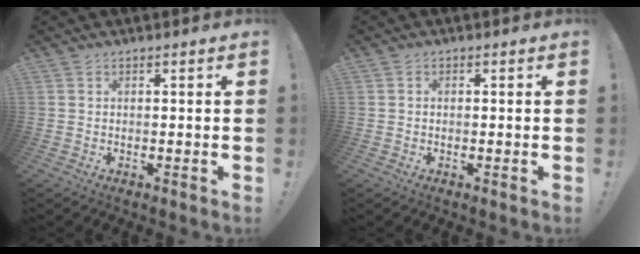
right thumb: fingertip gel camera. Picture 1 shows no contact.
{"total": 0.7, "force": [-0.3, 0.5, 0.2], "torque": [-0.005, 0.002, -0.005]}